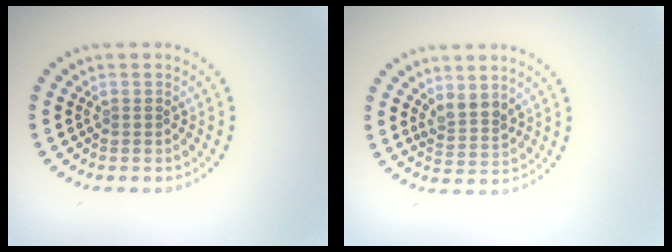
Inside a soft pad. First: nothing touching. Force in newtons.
{"total": 2.2, "press": 1.9, "slide": 1.2}